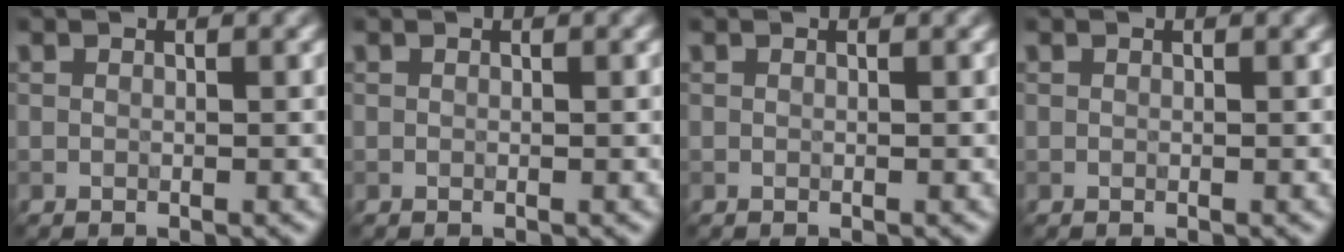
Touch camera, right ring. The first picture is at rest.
{"total": 0.0}
{"total": 0.0}
{"total": 0.0}